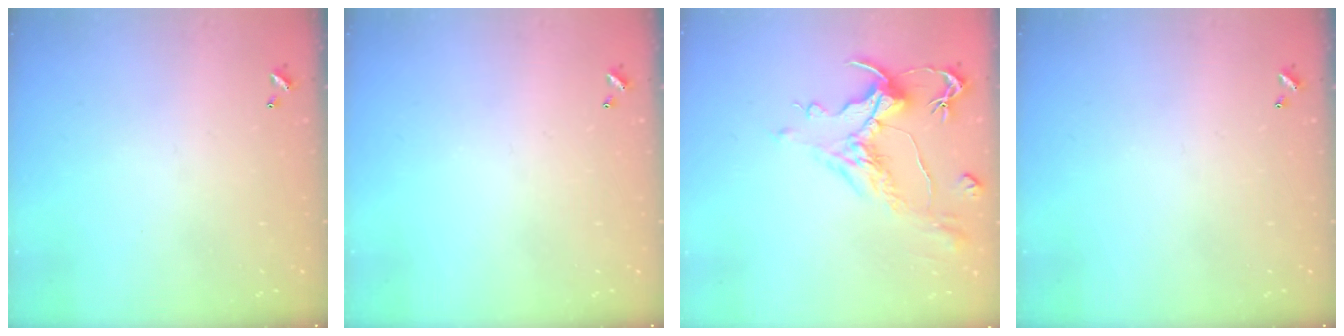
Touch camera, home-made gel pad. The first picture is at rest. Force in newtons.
{"total": 0.0}
{"total": 1.5, "press": 0.5, "slide": 1.4}
{"total": 0.0}